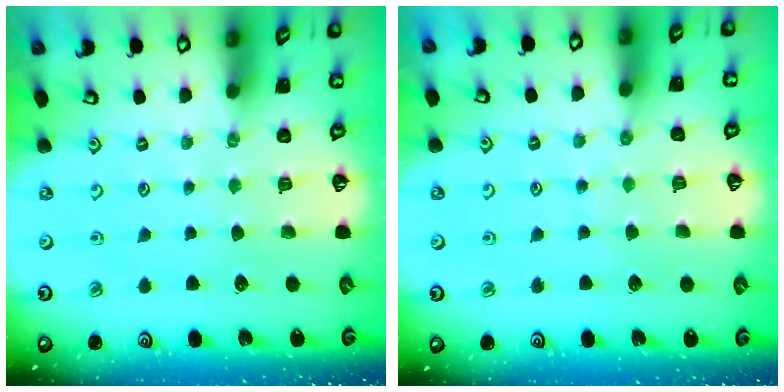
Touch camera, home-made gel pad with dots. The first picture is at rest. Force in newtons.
{"total": 5.2, "press": 5.2, "slide": 0.4}